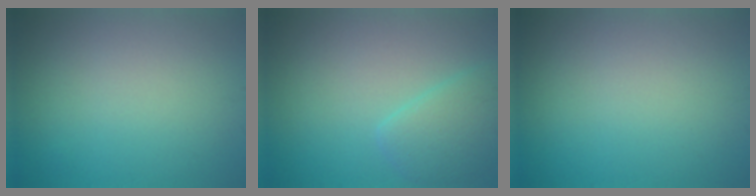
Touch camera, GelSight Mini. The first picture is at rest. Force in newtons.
{"total": 2.9, "press": 2.9, "slide": 0.1}
{"total": 0.0}